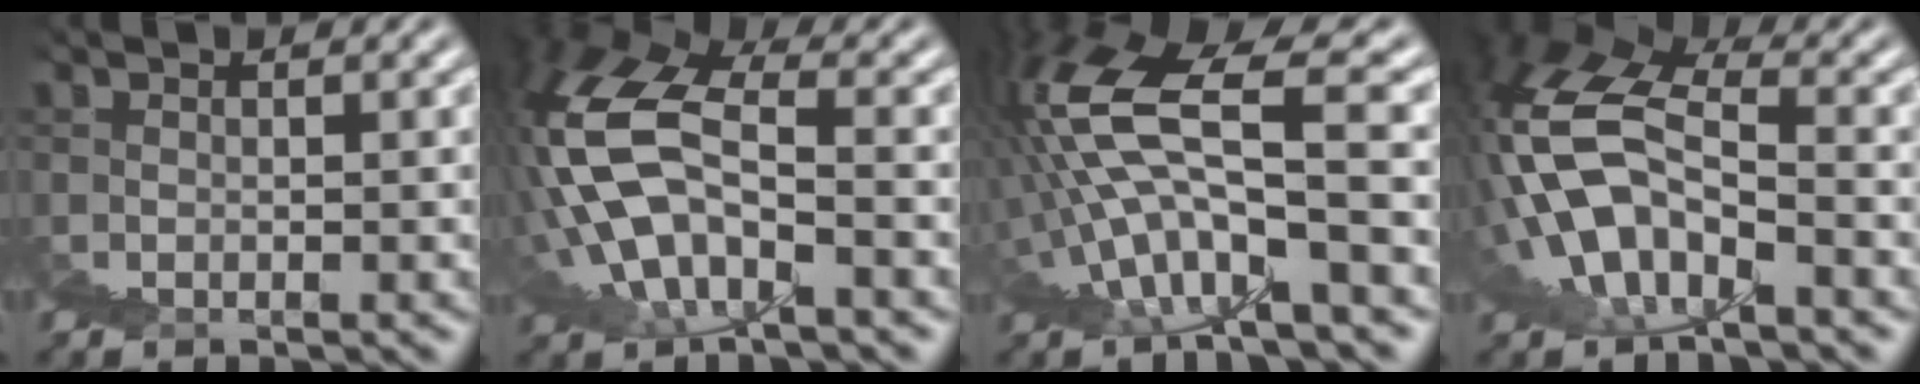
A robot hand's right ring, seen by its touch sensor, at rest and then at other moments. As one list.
[{"total": 10.0, "force": [3.1, 6.7, 6.8], "torque": [-0.144, 0.012, 0.038]}, {"total": 7.6, "force": [3.3, 1.5, 6.6], "torque": [-0.134, 0.023, 0.055]}, {"total": 13.1, "force": [3.7, 9.6, 8.1], "torque": [-0.163, 0.021, 0.037]}]